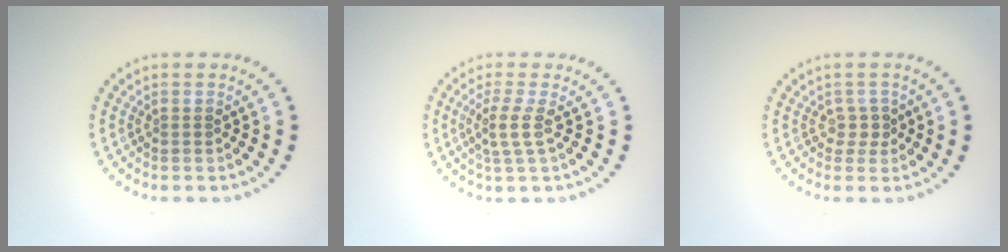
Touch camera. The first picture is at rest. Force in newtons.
{"total": 2.1, "press": 1.6, "slide": 1.4}
{"total": 1.4, "press": 0.9, "slide": 1.0}